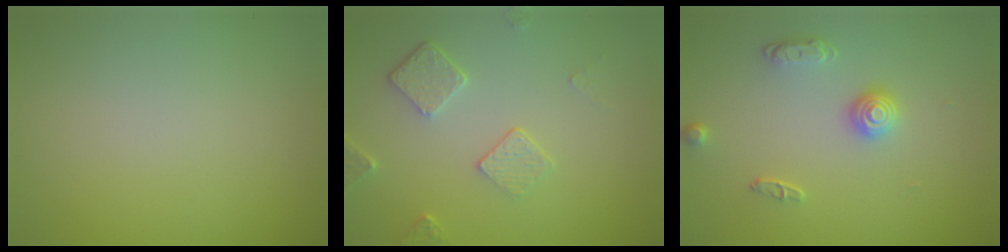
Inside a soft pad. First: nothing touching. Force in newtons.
{"total": 2.3, "press": 1.6, "slide": 1.6}
{"total": 2.1, "press": 1.6, "slide": 1.4}